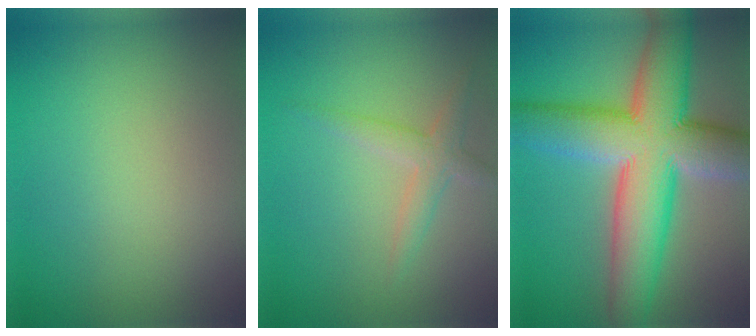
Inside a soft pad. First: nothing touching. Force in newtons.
{"total": 2.2, "press": 2.2, "slide": 0.1}
{"total": 13.1, "press": 13.1, "slide": 0.5}